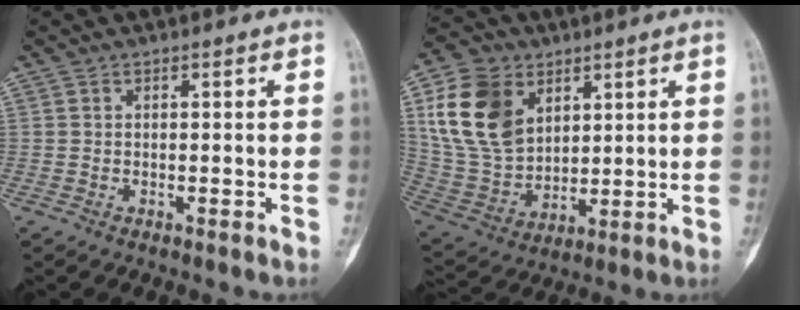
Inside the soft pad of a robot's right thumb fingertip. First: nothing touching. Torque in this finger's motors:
{"motor_torque": [0.71, 2.36, 0.55, -0.27, 0.10]}